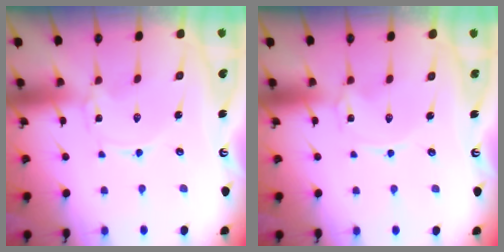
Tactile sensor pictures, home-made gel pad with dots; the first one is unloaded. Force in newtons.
{"total": 0.0}